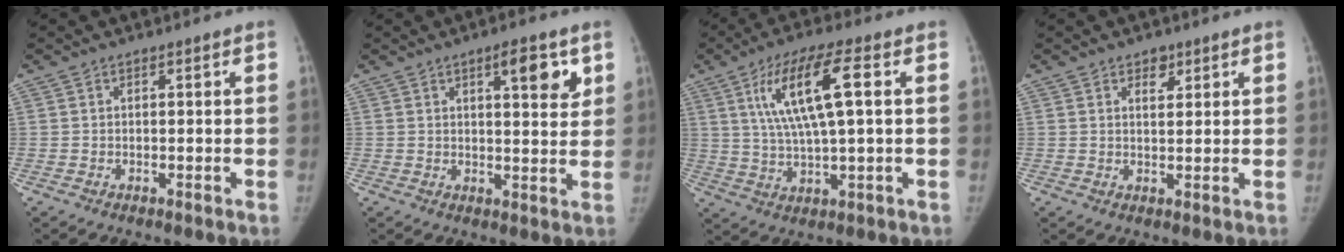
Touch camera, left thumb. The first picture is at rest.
{"total": 7.2, "force": [3.4, 2.3, 6.0], "torque": [-0.064, -0.017, 0.046]}
{"total": 13.2, "force": [3.4, 3.0, 12.4], "torque": [-0.246, 0.009, 0.062]}
{"total": 2.8, "force": [1.6, 1.7, 1.6], "torque": [-0.007, -0.009, 0.025]}